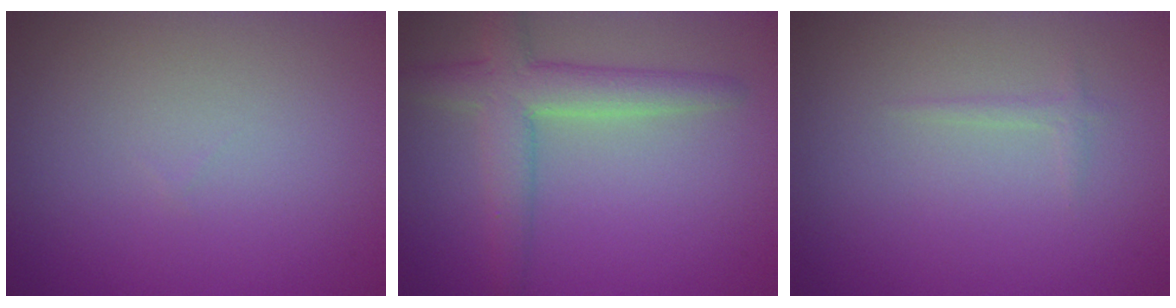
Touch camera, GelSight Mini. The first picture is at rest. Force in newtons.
{"total": 4.5, "press": 4.5, "slide": 0.4}
{"total": 0.7, "press": 0.7, "slide": 0.1}